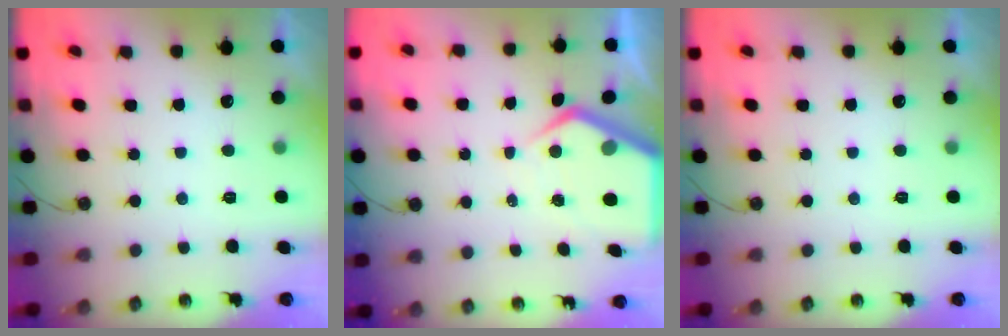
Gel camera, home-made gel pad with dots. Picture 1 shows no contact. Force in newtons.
{"total": 8.0, "press": 7.9, "slide": 0.8}
{"total": 0.0}